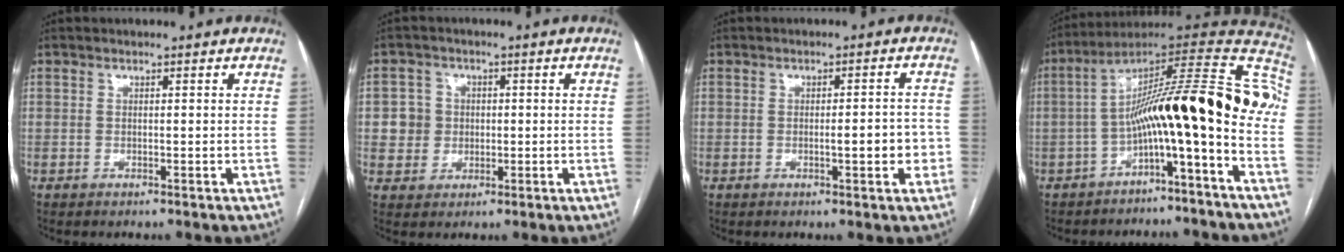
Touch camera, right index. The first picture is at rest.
{"total": 4.5, "force": [0.1, 4.5, 0.6], "torque": [-0.003, 0.018, 0.006]}
{"total": 4.5, "force": [-1.1, 1.0, 4.2], "torque": [-0.059, 0.008, -0.011]}
{"total": 19.2, "force": [-4.0, 1.7, 18.7], "torque": [-0.273, 0.058, -0.065]}